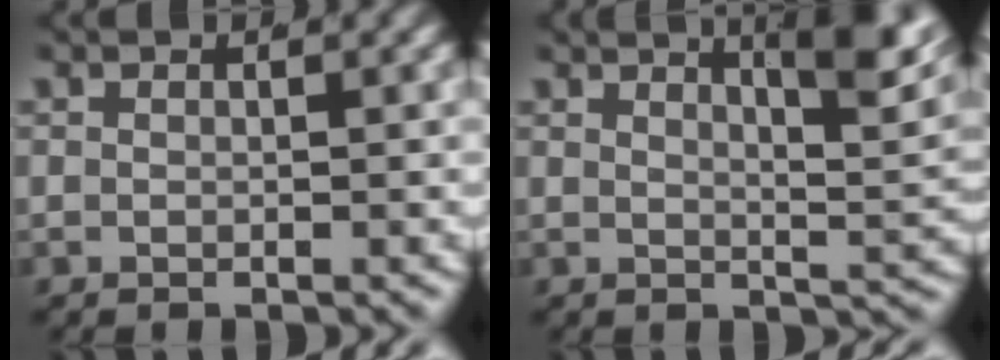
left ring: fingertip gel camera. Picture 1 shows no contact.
{"total": 6.5, "force": [3.9, 0.8, 5.1], "torque": [-0.061, -0.004, 0.061]}